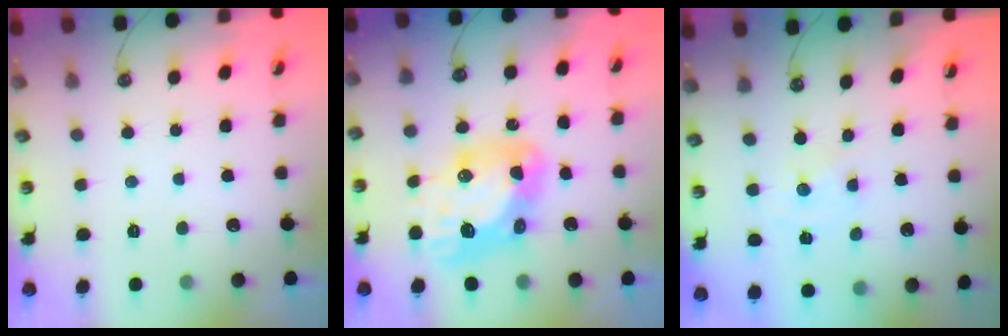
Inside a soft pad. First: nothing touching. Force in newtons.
{"total": 15.1, "press": 15.0, "slide": 1.4}
{"total": 0.0}